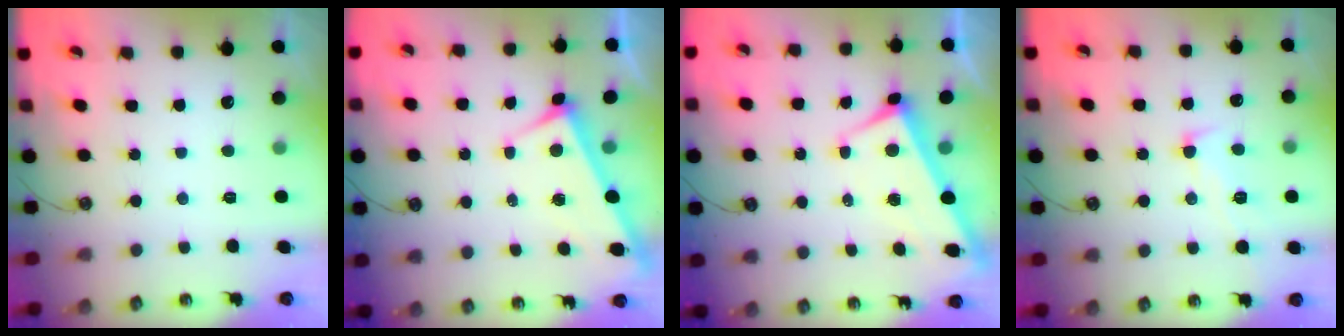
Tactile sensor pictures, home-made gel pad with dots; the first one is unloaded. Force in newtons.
{"total": 5.2, "press": 5.2, "slide": 0.1}
{"total": 3.0, "press": 2.9, "slide": 0.9}
{"total": 2.6, "press": 2.4, "slide": 1.0}